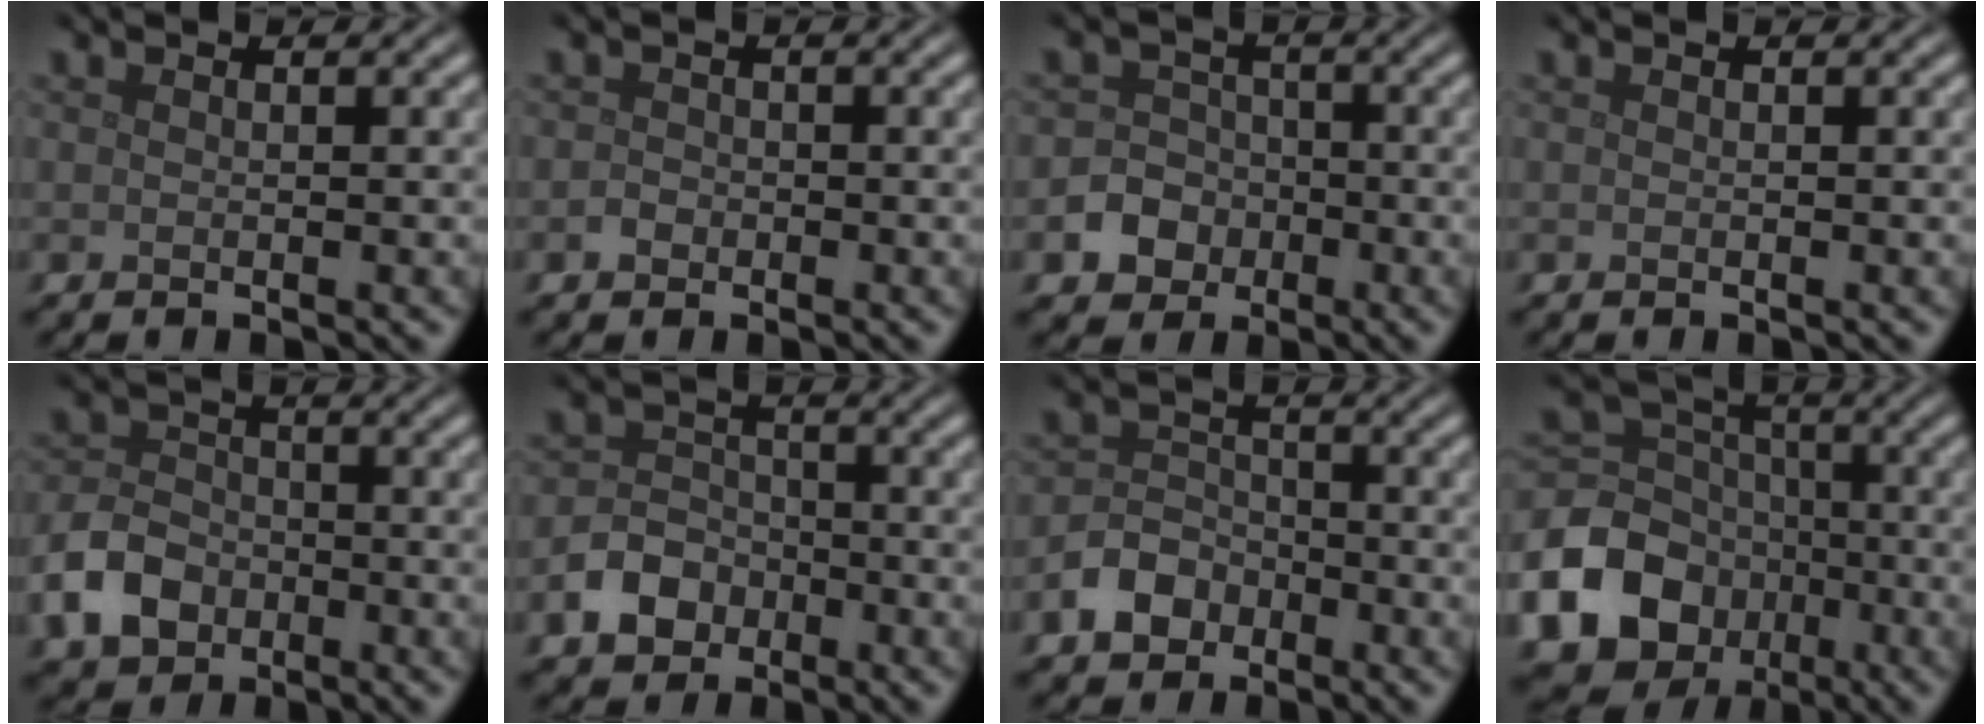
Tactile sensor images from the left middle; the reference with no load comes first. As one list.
[{"total": 0.9, "force": [-0.4, 0.8, 0.3], "torque": [-0.003, -0.001, -0.011]}, {"total": 4.3, "force": [-1.7, 3.8, 1.0], "torque": [0.010, -0.002, -0.048]}, {"total": 0.0}, {"total": 4.8, "force": [-2.2, 3.6, 2.3], "torque": [-0.049, 0.000, -0.048]}, {"total": 3.8, "force": [-2.0, 2.9, 1.5], "torque": [-0.027, 0.002, -0.040]}, {"total": 3.5, "force": [-2.0, 2.6, 1.2], "torque": [-0.022, 0.004, -0.043]}, {"total": 15.0, "force": [-6.3, 12.6, 5.0], "torque": [-0.127, -0.047, -0.128]}]